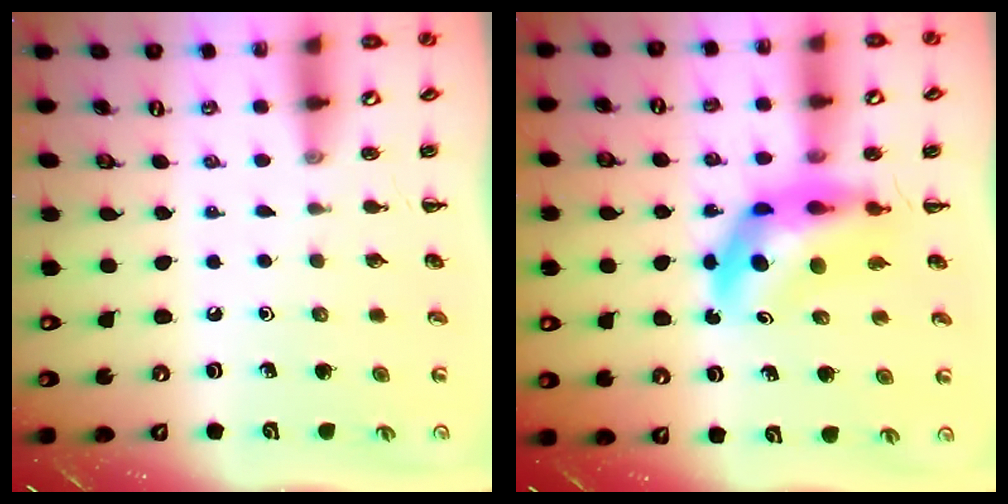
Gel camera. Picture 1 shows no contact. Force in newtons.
{"total": 9.5, "press": 9.0, "slide": 3.2}